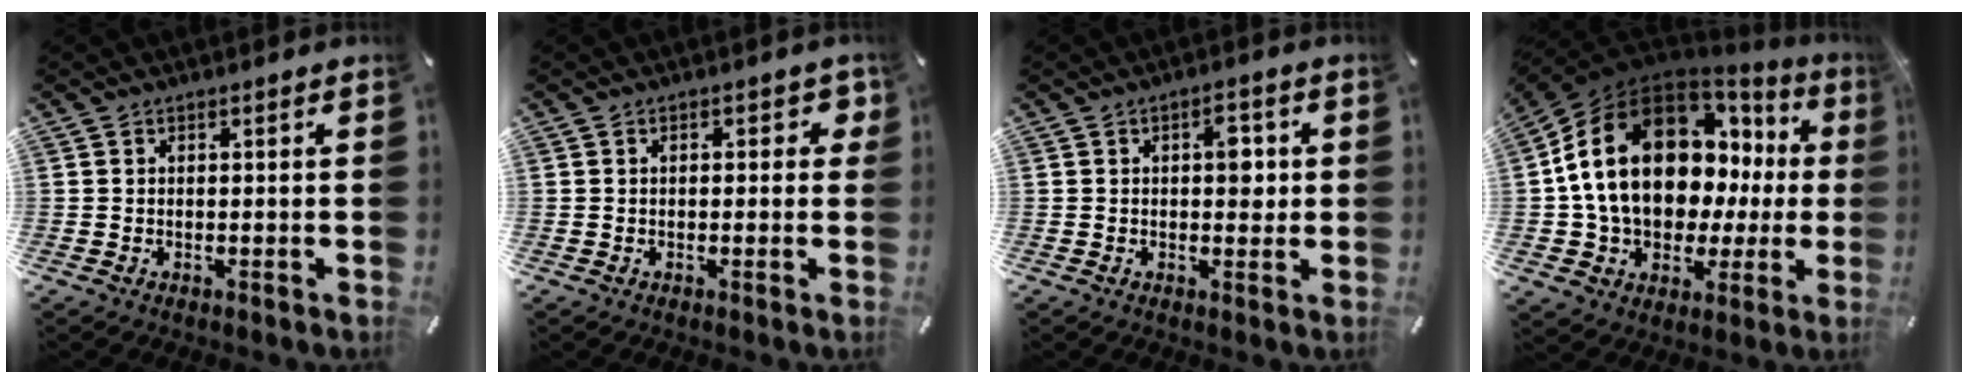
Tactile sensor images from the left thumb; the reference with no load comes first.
{"total": 2.4, "force": [0.3, 1.6, 1.8], "torque": [-0.012, 0.000, -0.003]}
{"total": 4.9, "force": [0.8, 2.9, 3.8], "torque": [-0.038, -0.004, 0.002]}
{"total": 20.6, "force": [5.0, 14.6, 13.8], "torque": [-0.258, -0.030, 0.100]}